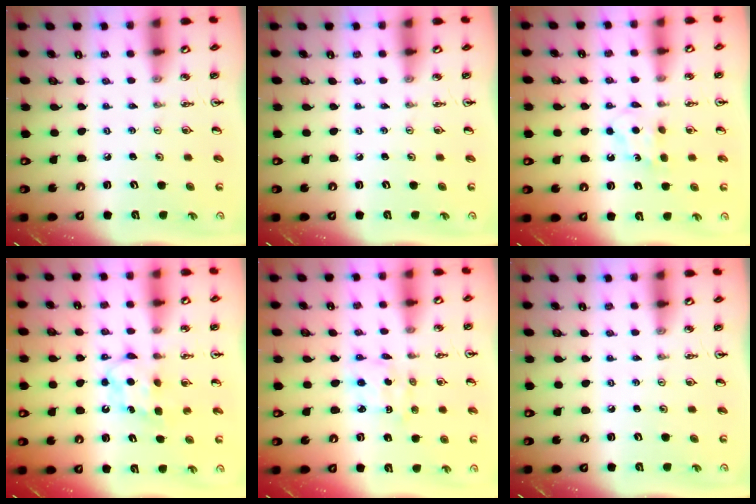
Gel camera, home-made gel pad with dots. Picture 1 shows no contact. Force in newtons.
{"total": 0.0}
{"total": 5.5, "press": 5.4, "slide": 0.7}
{"total": 6.9, "press": 6.8, "slide": 0.4}
{"total": 3.1, "press": 3.1, "slide": 0.5}
{"total": 0.0}